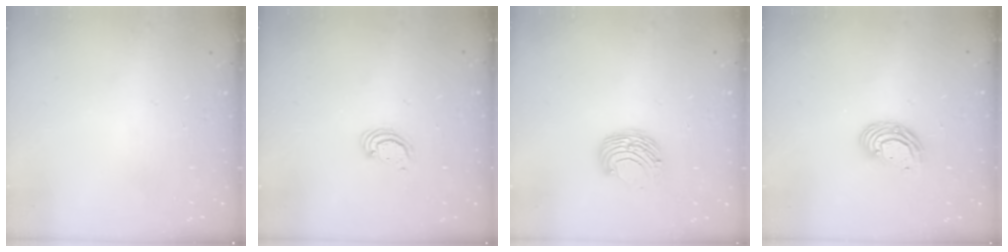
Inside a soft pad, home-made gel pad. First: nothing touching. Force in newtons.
{"total": 2.5, "press": 2.5, "slide": 0.2}
{"total": 8.2, "press": 8.2, "slide": 0.6}
{"total": 8.0, "press": 7.9, "slide": 1.2}